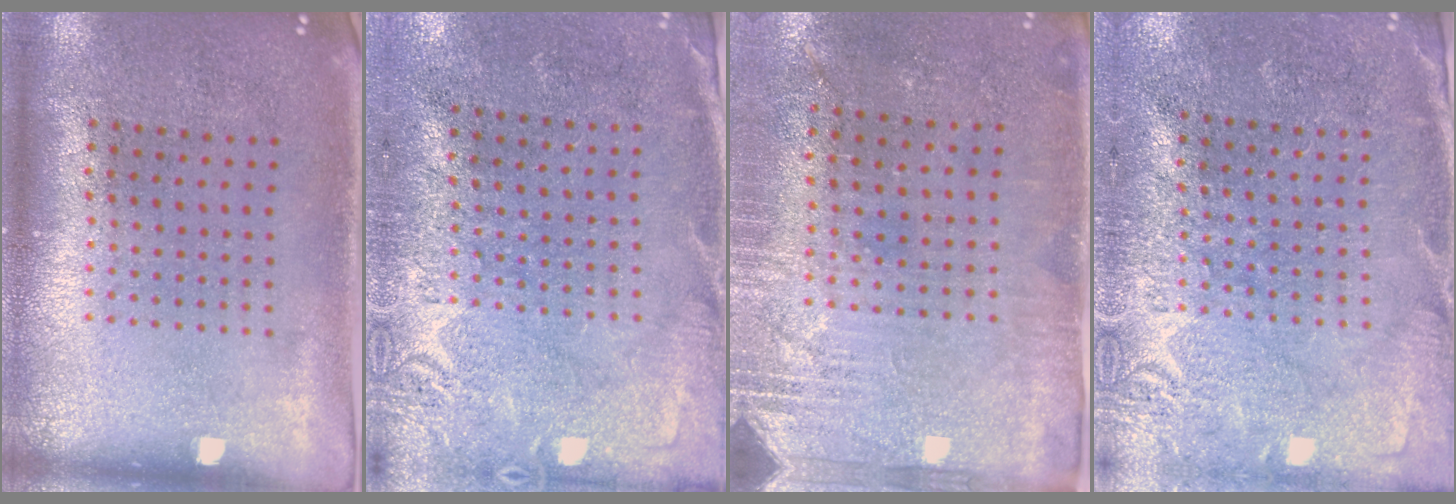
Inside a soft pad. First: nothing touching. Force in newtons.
{"total": 2.7, "press": 2.6, "slide": 0.9}
{"total": 2.8, "press": 2.6, "slide": 1.0}
{"total": 2.8, "press": 2.8, "slide": 0.1}